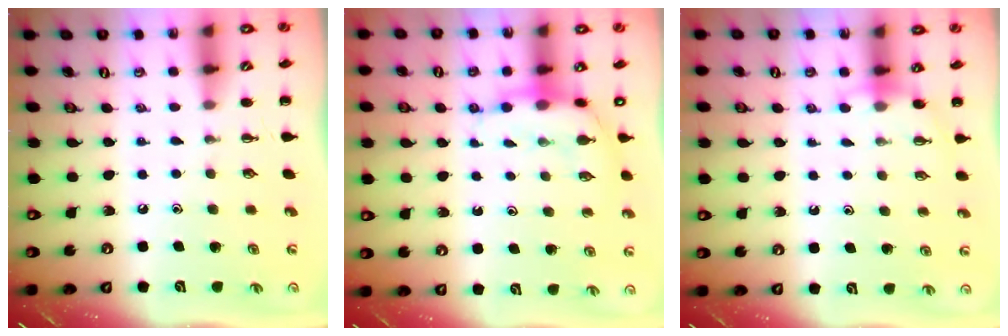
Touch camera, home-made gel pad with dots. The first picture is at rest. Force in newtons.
{"total": 7.9, "press": 7.8, "slide": 1.5}
{"total": 5.1, "press": 4.9, "slide": 1.3}